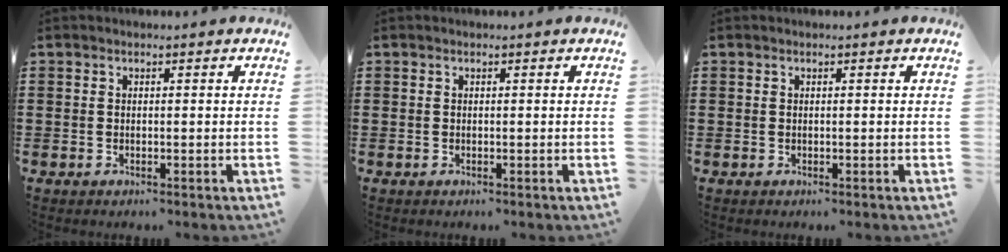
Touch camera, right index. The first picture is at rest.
{"total": 0.0}
{"total": 0.0}